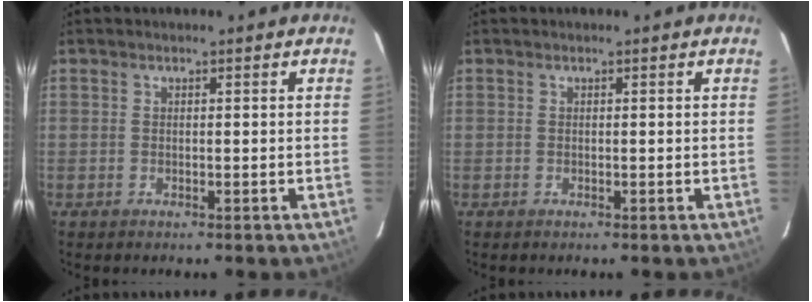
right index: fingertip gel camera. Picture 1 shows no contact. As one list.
[{"total": 0.0}]